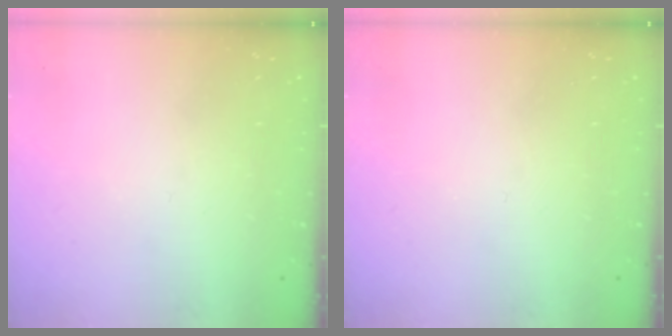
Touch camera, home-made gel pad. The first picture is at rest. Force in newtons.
{"total": 0.0}